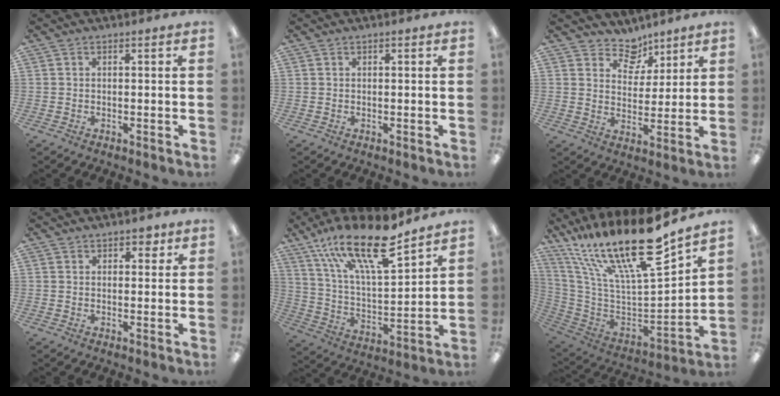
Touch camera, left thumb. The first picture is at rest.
{"total": 0.0}
{"total": 7.6, "force": [6.1, 4.4, 1.0], "torque": [-0.018, -0.041, 0.114]}
{"total": 2.7, "force": [1.9, 1.4, 1.2], "torque": [-0.001, -0.008, 0.030]}
{"total": 21.2, "force": [15.0, 6.3, 13.6], "torque": [-0.240, -0.091, 0.257]}
{"total": 25.2, "force": [17.4, 6.1, 17.2], "torque": [-0.309, -0.124, 0.294]}